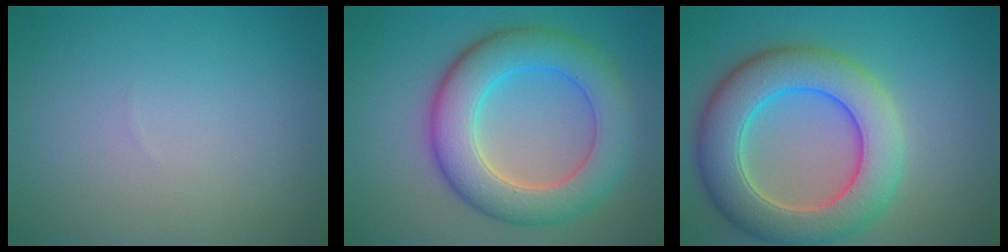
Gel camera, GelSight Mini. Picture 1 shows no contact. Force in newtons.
{"total": 7.8, "press": 7.8, "slide": 0.4}
{"total": 8.7, "press": 8.7, "slide": 0.6}